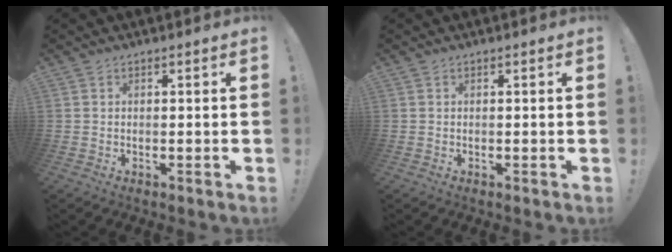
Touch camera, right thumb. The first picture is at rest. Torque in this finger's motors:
{"motor_torque": [0.00, 0.00, 0.00, 0.00, 0.00]}